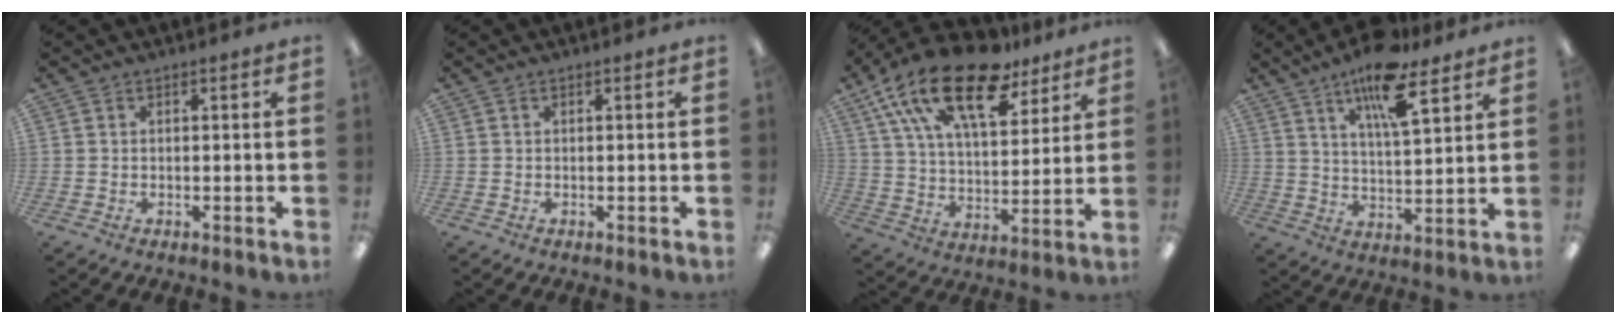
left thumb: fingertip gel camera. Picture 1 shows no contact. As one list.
[{"total": 0.0}, {"total": 22.0, "force": [14.2, 9.6, 13.9], "torque": [-0.237, -0.069, 0.248]}, {"total": 13.5, "force": [9.2, 3.9, 9.1], "torque": [-0.148, -0.043, 0.154]}]